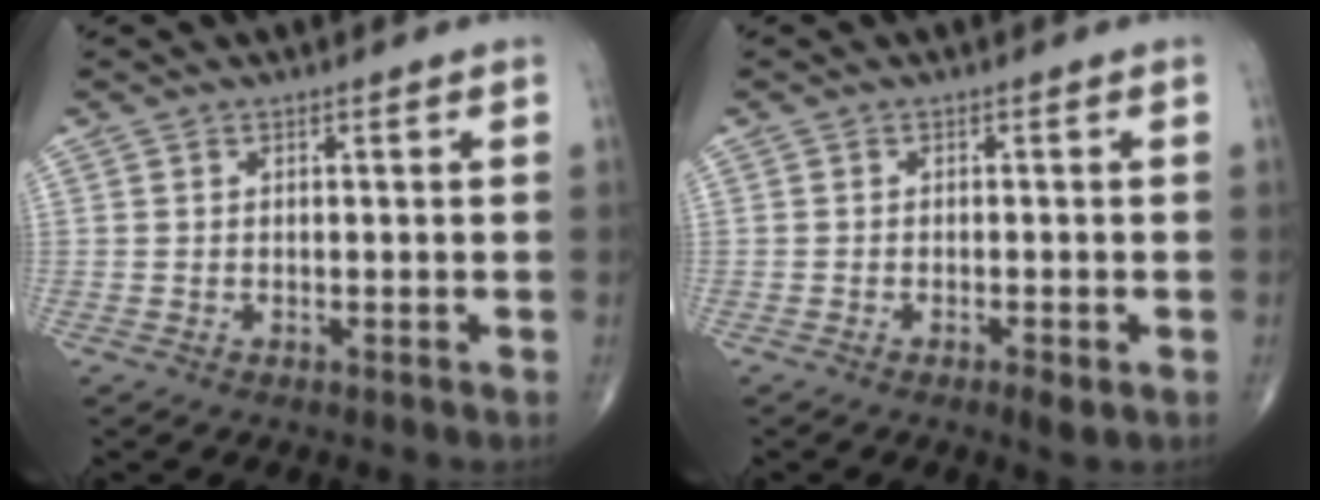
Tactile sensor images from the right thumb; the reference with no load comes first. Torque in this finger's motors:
{"motor_torque": [-0.06, 1.46, 0.17, 0.17, 0.09]}